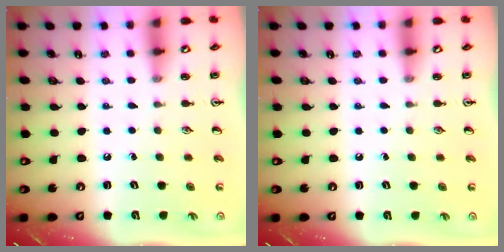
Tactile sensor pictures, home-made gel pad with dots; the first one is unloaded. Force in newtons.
{"total": 0.0}